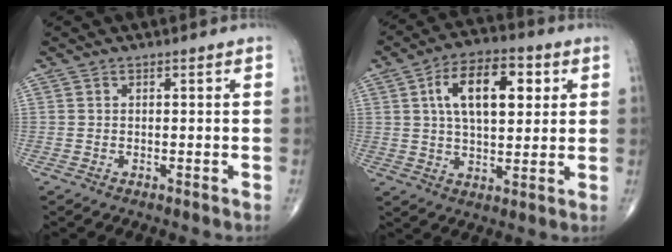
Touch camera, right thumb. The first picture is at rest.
{"total": 14.1, "force": [4.0, 7.2, 11.5], "torque": [-0.166, 0.002, 0.062]}